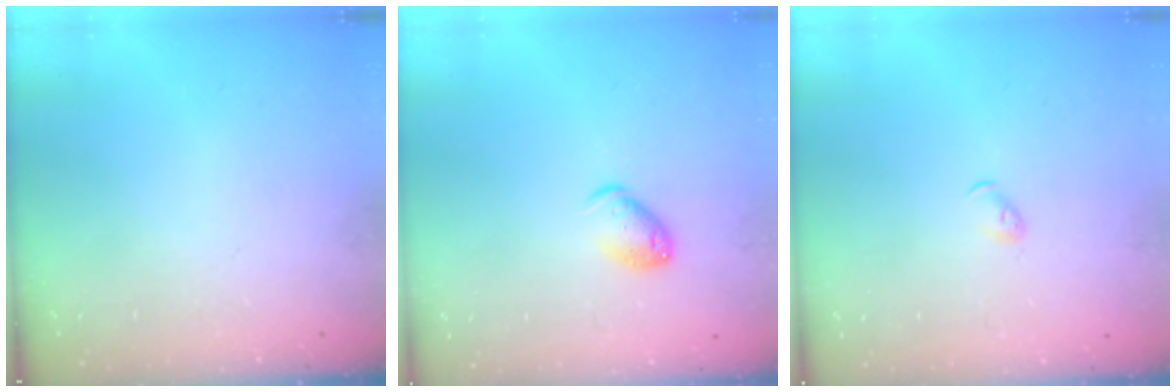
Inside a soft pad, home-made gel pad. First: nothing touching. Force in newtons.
{"total": 7.1, "press": 7.1, "slide": 0.6}
{"total": 3.2, "press": 3.1, "slide": 0.7}